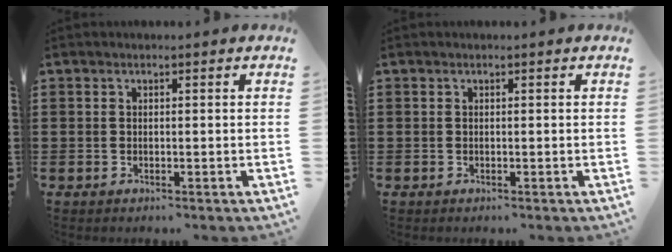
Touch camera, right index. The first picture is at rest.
{"total": 0.0}